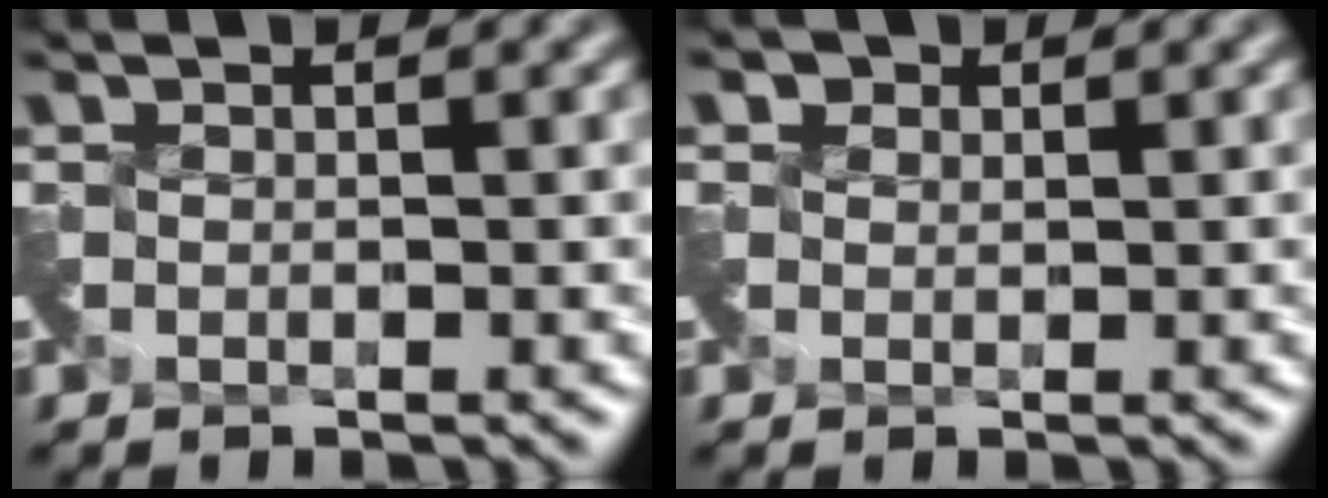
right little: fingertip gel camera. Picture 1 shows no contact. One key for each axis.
{"total": 1.1, "fx": 0.2, "fy": 0.6, "fz": -0.9, "tx": 0.016, "ty": 0.001, "tz": 0.007}